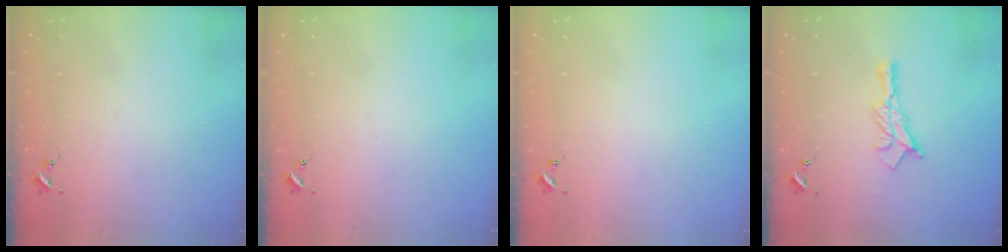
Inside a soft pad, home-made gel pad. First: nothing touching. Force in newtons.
{"total": 0.0}
{"total": 0.0}
{"total": 10.6, "press": 10.6, "slide": 0.8}